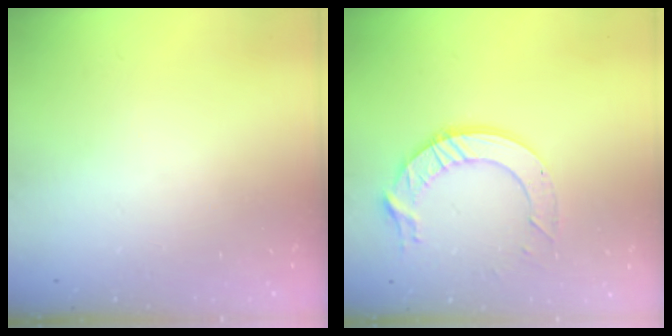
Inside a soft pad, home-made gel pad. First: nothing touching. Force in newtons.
{"total": 11.8, "press": 11.8, "slide": 1.1}